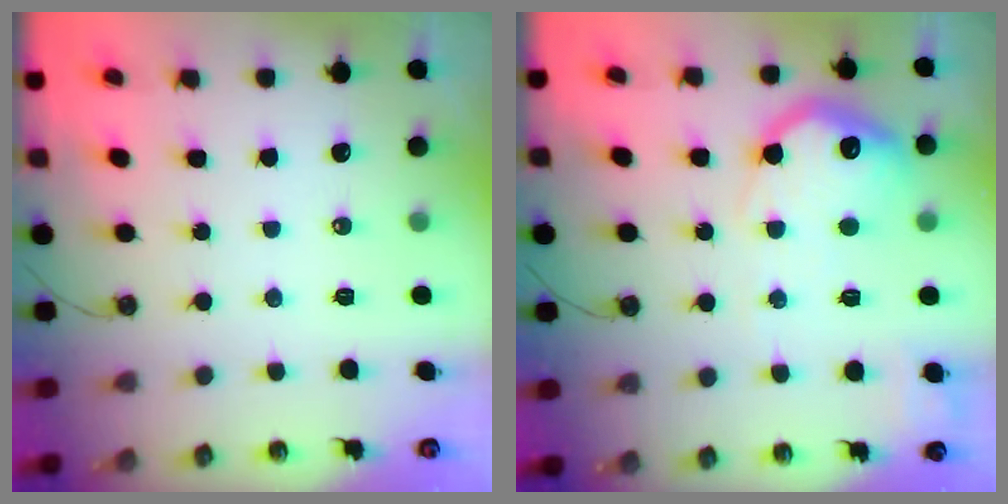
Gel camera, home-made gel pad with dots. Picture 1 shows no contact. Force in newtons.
{"total": 18.3, "press": 18.3, "slide": 1.3}